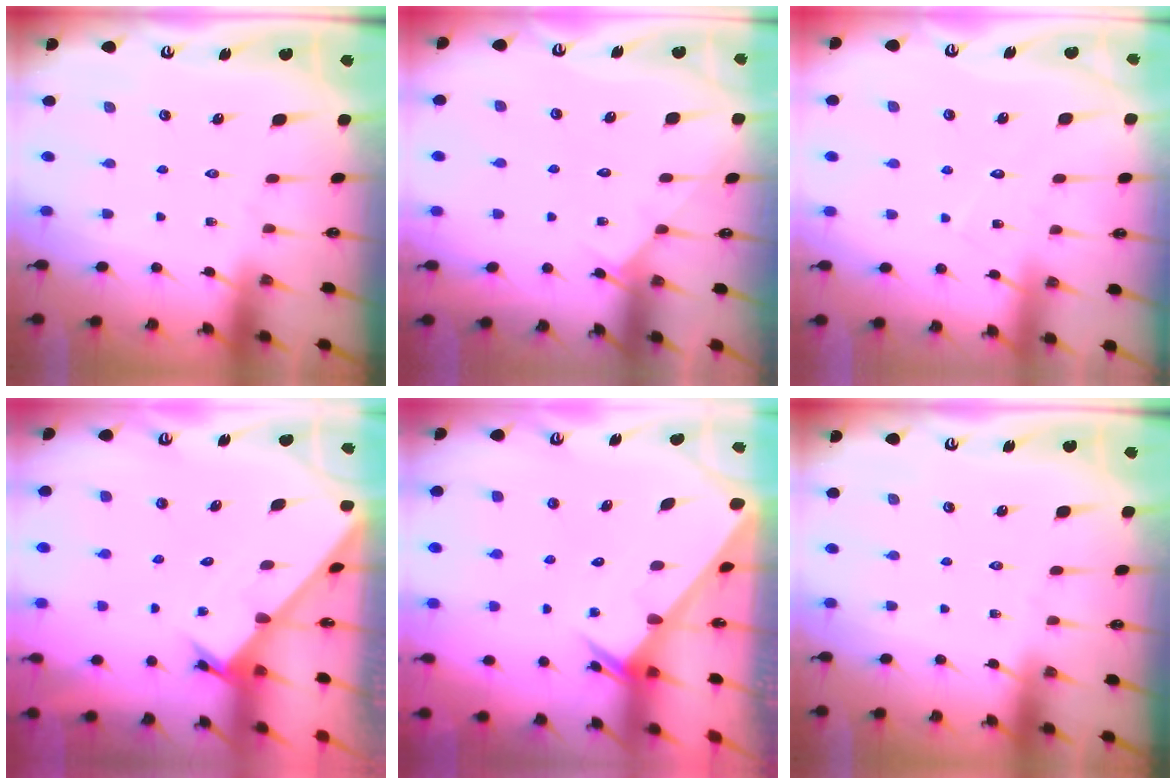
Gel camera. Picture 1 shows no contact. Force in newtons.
{"total": 2.8, "press": 2.7, "slide": 0.4}
{"total": 6.8, "press": 6.8, "slide": 0.4}
{"total": 1.7, "press": 1.7, "slide": 0.1}
{"total": 2.0, "press": 2.0, "slide": 0.1}
{"total": 0.0}